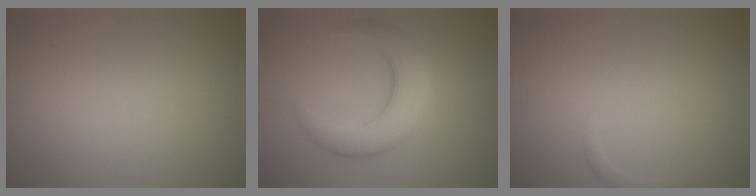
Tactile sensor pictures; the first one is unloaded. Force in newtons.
{"total": 6.1, "press": 6.1, "slide": 0.1}
{"total": 0.7, "press": 0.7, "slide": 0.0}